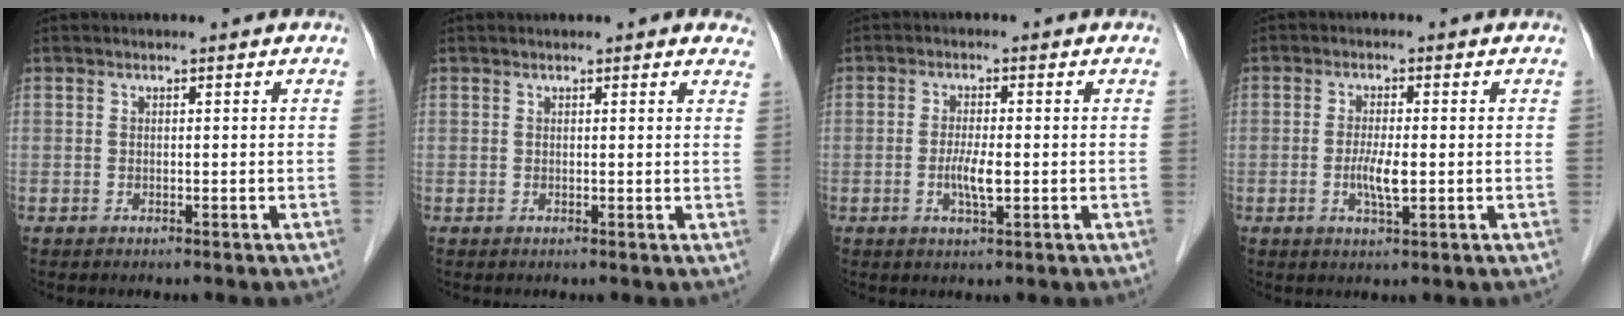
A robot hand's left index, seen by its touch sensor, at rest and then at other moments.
{"total": 3.5, "force": [3.1, 1.0, 1.4], "torque": [-0.006, 0.008, 0.019]}
{"total": 3.6, "force": [-0.8, 0.6, 3.5], "torque": [-0.071, -0.006, -0.014]}
{"total": 3.8, "force": [-0.7, 0.7, 3.7], "torque": [-0.076, -0.007, -0.013]}